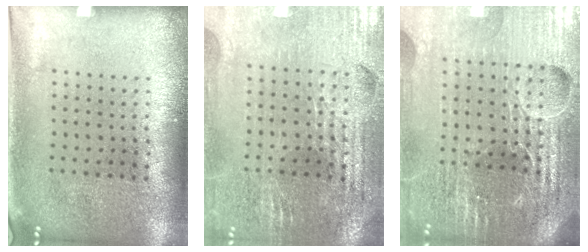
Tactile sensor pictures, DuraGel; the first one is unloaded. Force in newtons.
{"total": 2.9, "press": 2.9, "slide": 0.5}
{"total": 6.3, "press": 5.5, "slide": 2.9}